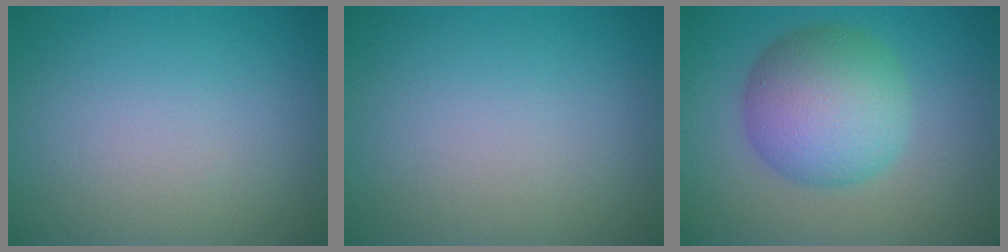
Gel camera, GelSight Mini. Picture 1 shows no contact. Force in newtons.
{"total": 0.0}
{"total": 7.5, "press": 7.5, "slide": 0.0}